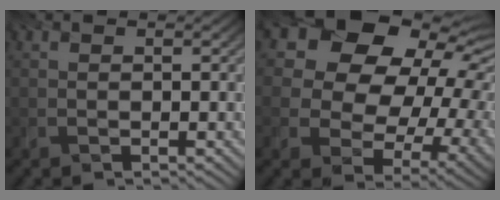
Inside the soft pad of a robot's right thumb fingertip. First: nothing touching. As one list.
[{"total": 15.3, "force": [4.8, 11.3, 9.1], "torque": [-0.185, 0.020, 0.089]}]